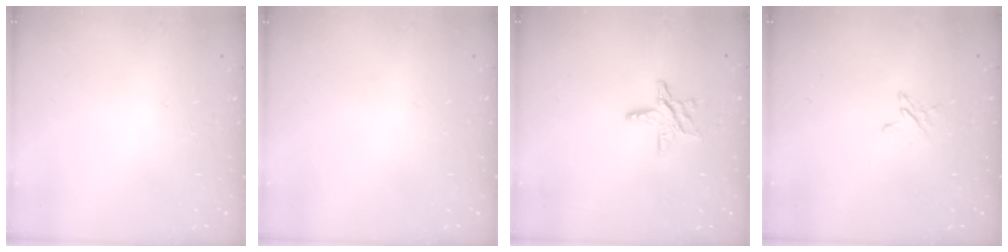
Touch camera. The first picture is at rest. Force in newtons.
{"total": 0.0}
{"total": 7.4, "press": 7.4, "slide": 0.4}
{"total": 2.5, "press": 2.4, "slide": 0.2}